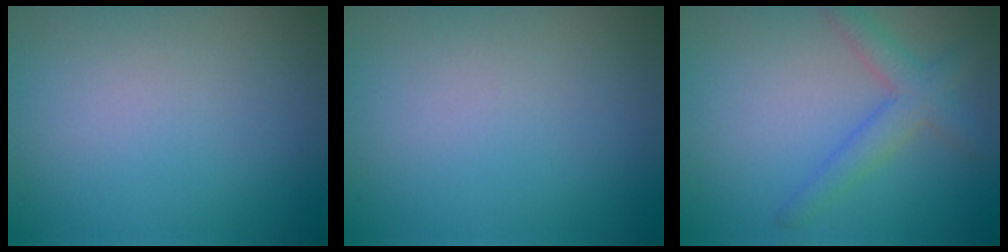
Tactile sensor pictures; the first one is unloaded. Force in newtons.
{"total": 0.0}
{"total": 3.1, "press": 3.1, "slide": 0.2}